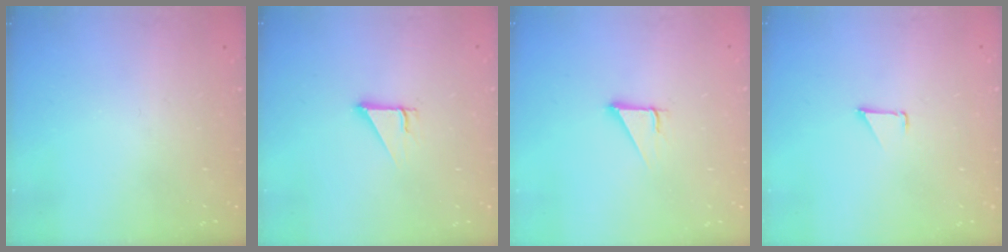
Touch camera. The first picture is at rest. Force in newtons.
{"total": 2.5, "press": 2.5, "slide": 0.1}
{"total": 2.9, "press": 2.9, "slide": 0.1}
{"total": 0.9, "press": 0.9, "slide": 0.1}